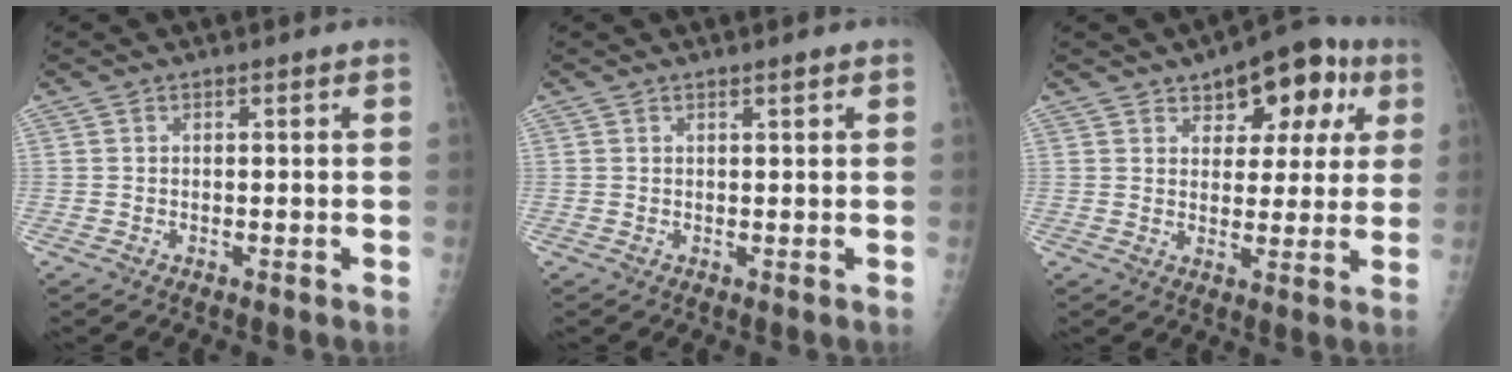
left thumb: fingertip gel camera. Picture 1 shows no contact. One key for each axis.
{"total": 0.9, "fx": 0.7, "fy": 0.1, "fz": 0.6, "tx": -0.007, "ty": -0.004, "tz": 0.012}
{"total": 12.9, "fx": 6.2, "fy": 7.2, "fz": 8.8, "tx": -0.066, "ty": -0.003, "tz": 0.082}